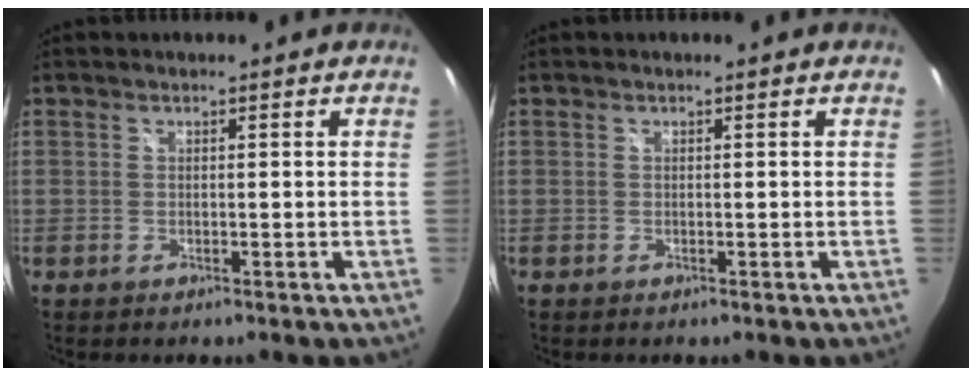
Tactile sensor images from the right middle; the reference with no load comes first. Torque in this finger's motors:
{"motor_torque": [0.05, -0.28, 0.05, 0.00]}